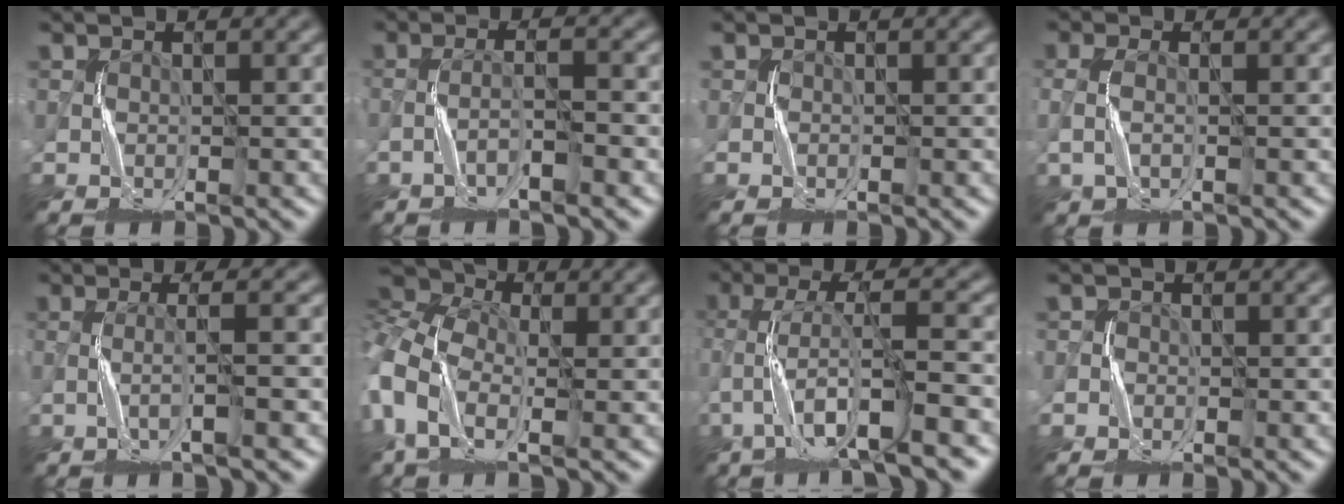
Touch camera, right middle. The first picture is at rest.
{"total": 2.4, "force": [-1.6, 0.2, 1.8], "torque": [-0.028, 0.015, -0.037]}
{"total": 0.8, "force": [-0.3, 0.7, 0.3], "torque": [-0.005, 0.001, -0.006]}
{"total": 1.5, "force": [-0.2, 0.5, 1.3], "torque": [-0.036, 0.000, -0.006]}
{"total": 2.7, "force": [-0.9, 0.4, 2.5], "torque": [-0.036, 0.009, -0.025]}
{"total": 9.3, "force": [-1.3, 6.1, 7.0], "torque": [-0.181, -0.002, -0.025]}
{"total": 7.5, "force": [-4.2, 1.1, 6.0], "torque": [-0.111, 0.009, -0.081]}
{"total": 1.5, "force": [-1.0, 1.1, 0.0], "torque": [0.007, 0.002, -0.021]}